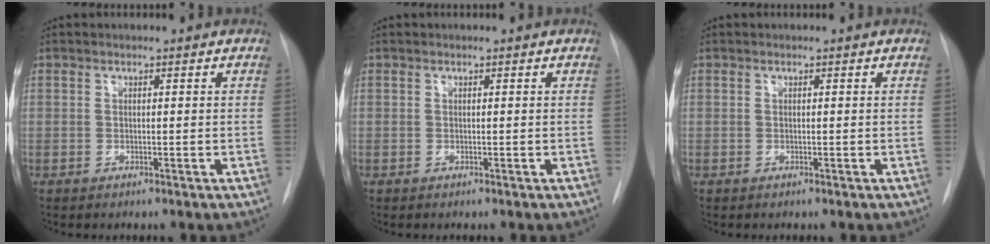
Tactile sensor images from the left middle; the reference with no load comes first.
{"total": 0.0}
{"total": 0.0}